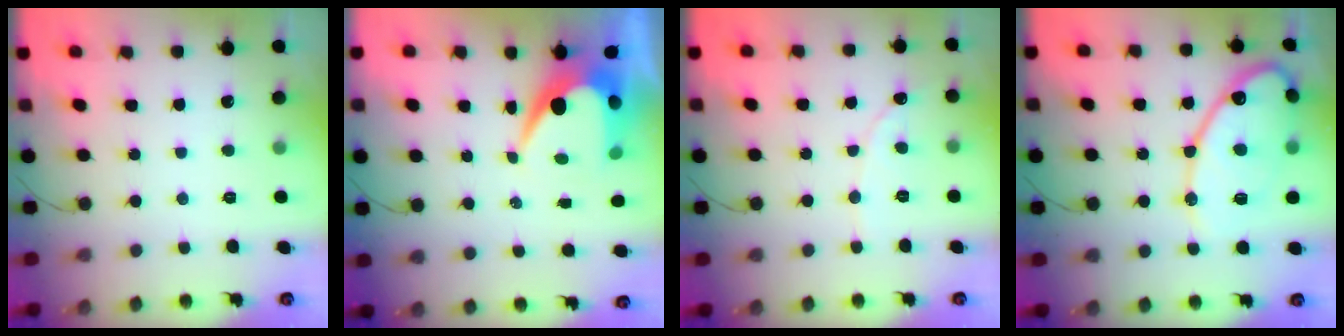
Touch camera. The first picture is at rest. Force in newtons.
{"total": 8.4, "press": 8.3, "slide": 0.7}
{"total": 2.2, "press": 2.2, "slide": 0.2}
{"total": 15.9, "press": 15.9, "slide": 1.3}